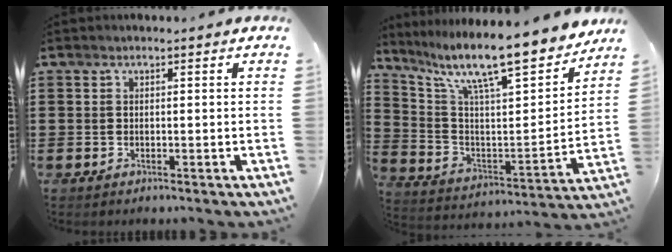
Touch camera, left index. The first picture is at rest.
{"total": 12.2, "force": [9.9, 1.6, 6.9], "torque": [-0.158, -0.071, 0.160]}